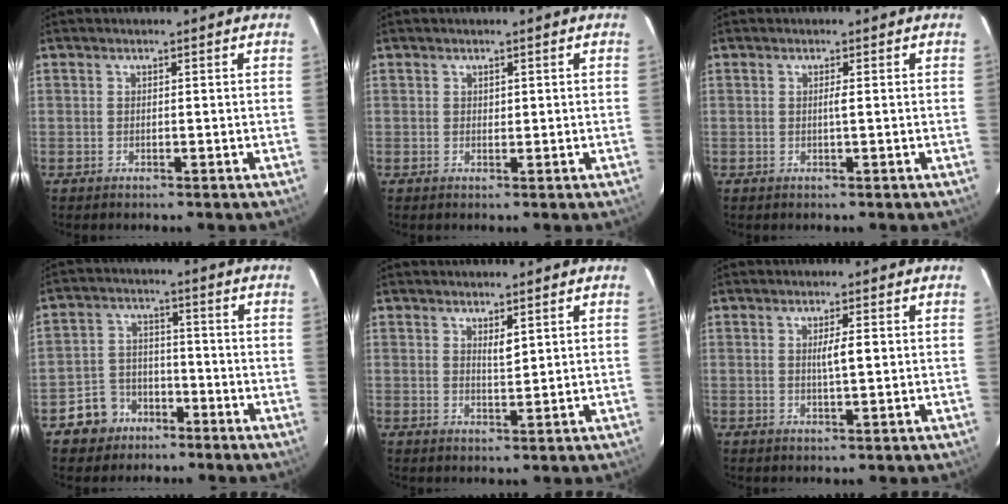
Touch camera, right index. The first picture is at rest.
{"total": 0.6, "force": [0.2, 0.4, 0.3], "torque": [-0.003, -0.001, 0.003]}
{"total": 0.8, "force": [0.0, -0.2, 0.7], "torque": [-0.013, -0.001, -0.002]}
{"total": 6.6, "force": [-4.1, 5.2, 0.9], "torque": [-0.014, 0.014, -0.067]}
{"total": 1.9, "force": [1.0, 0.4, 1.5], "torque": [-0.029, -0.004, 0.021]}
{"total": 2.7, "force": [0.4, 0.1, 2.6], "torque": [-0.047, 0.000, 0.005]}